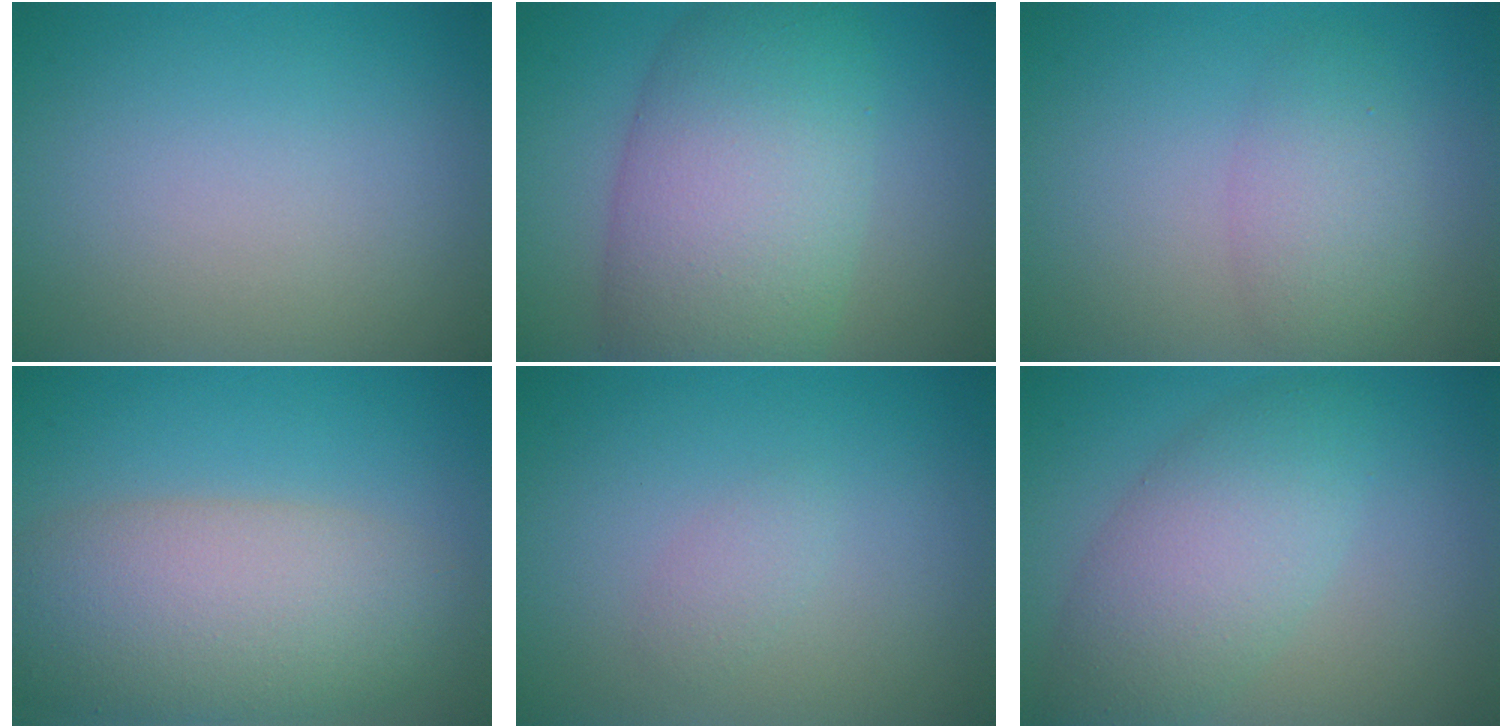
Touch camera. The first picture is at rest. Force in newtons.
{"total": 10.4, "press": 10.4, "slide": 0.3}
{"total": 3.1, "press": 3.1, "slide": 0.1}
{"total": 8.5, "press": 8.5, "slide": 0.8}
{"total": 1.0, "press": 1.0, "slide": 0.1}
{"total": 5.6, "press": 5.6, "slide": 0.2}